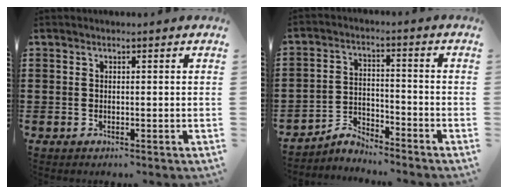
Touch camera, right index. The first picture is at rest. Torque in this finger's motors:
{"motor_torque": [-0.98, 1.15, -0.19, -0.17]}